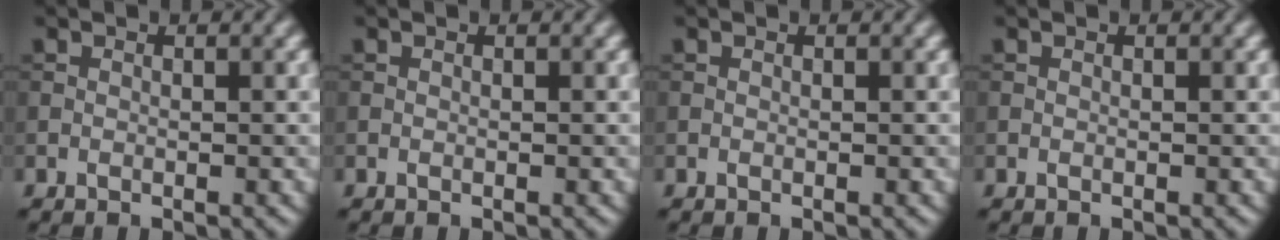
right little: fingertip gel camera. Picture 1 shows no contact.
{"total": 0.0}
{"total": 0.0}
{"total": 0.0}